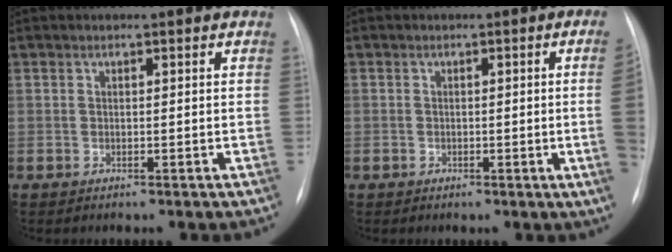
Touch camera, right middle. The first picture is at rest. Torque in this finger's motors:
{"motor_torque": [0.98, -1.16, -0.26, -0.21]}